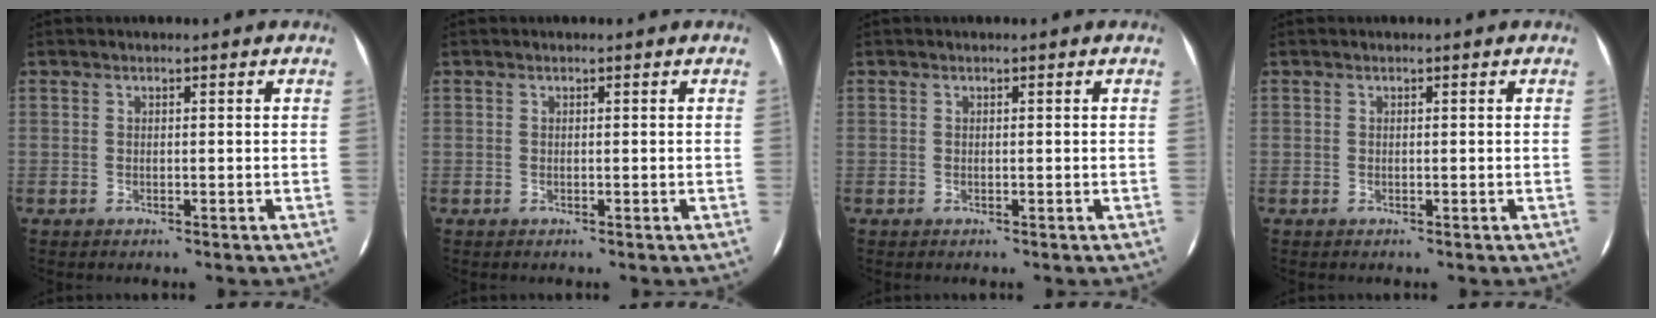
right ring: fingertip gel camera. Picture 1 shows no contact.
{"total": 0.0}
{"total": 0.0}
{"total": 0.0}